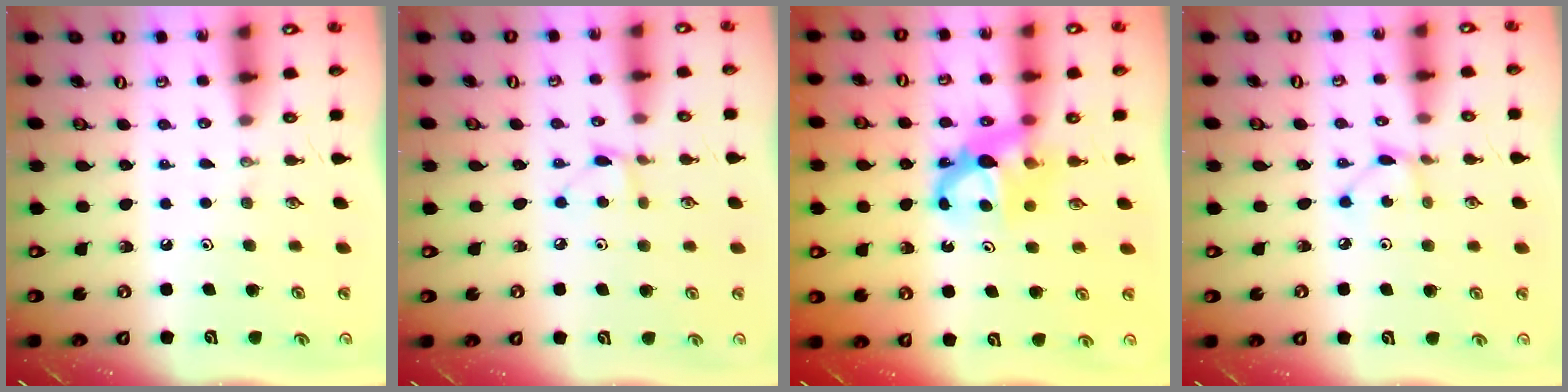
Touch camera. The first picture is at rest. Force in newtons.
{"total": 5.1, "press": 5.1, "slide": 0.6}
{"total": 7.1, "press": 7.0, "slide": 0.3}
{"total": 2.6, "press": 2.6, "slide": 0.0}